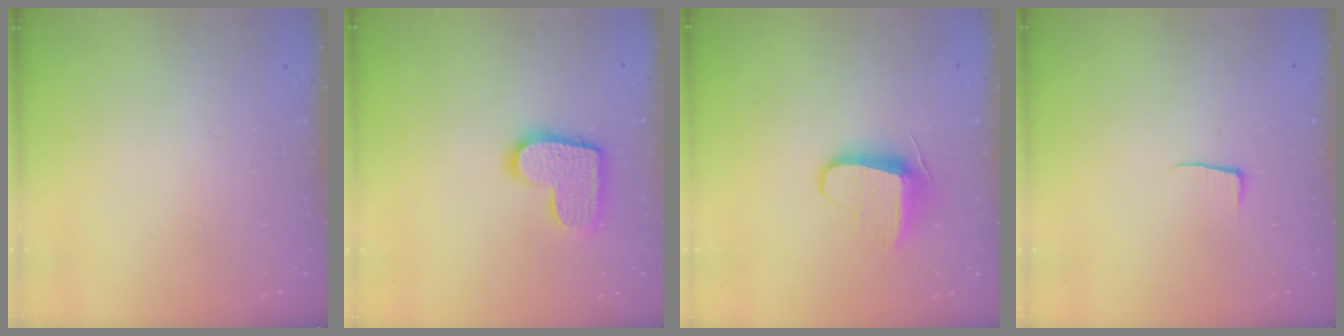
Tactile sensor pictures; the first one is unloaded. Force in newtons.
{"total": 13.5, "press": 13.5, "slide": 0.8}
{"total": 9.3, "press": 9.3, "slide": 0.6}
{"total": 3.9, "press": 3.9, "slide": 0.5}